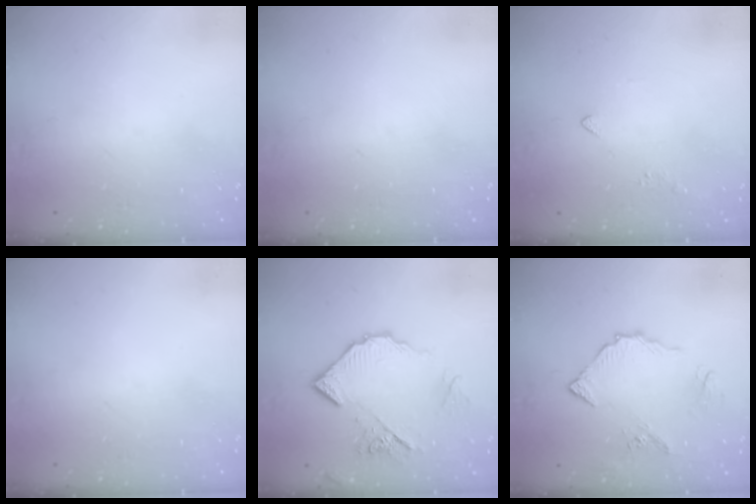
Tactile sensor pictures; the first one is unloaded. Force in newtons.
{"total": 0.0}
{"total": 2.0, "press": 1.9, "slide": 0.5}
{"total": 0.0}
{"total": 12.0, "press": 12.0, "slide": 1.0}
{"total": 8.7, "press": 8.7, "slide": 1.1}